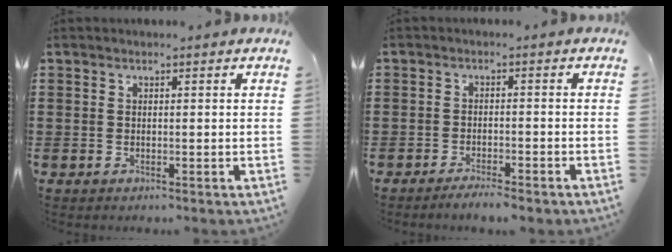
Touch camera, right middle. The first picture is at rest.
{"total": 2.6, "force": [-2.5, 0.3, 0.8], "torque": [-0.016, 0.004, -0.049]}